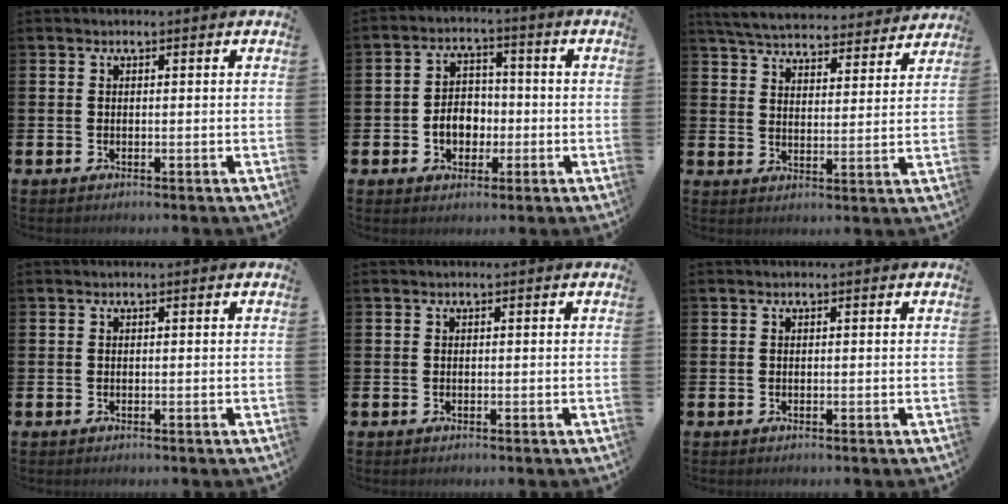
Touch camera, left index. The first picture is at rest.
{"total": 4.7, "force": [-1.2, 3.7, 2.6], "torque": [-0.038, 0.002, -0.030]}
{"total": 5.9, "force": [5.7, 1.0, 0.9], "torque": [-0.039, -0.042, 0.099]}
{"total": 0.0}
{"total": 0.0}
{"total": 0.0}